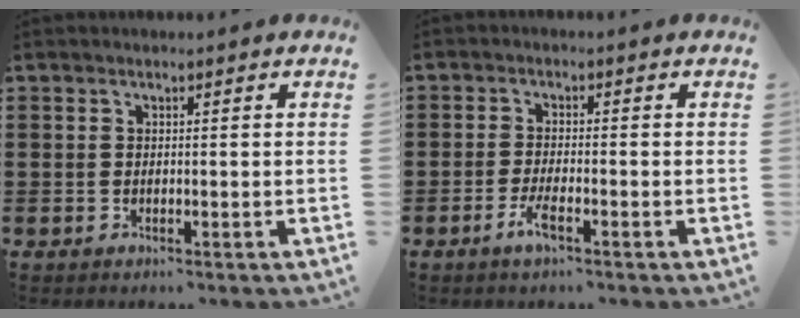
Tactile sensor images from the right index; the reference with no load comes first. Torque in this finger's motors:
{"motor_torque": [0.69, 1.45, 0.10, 0.01]}